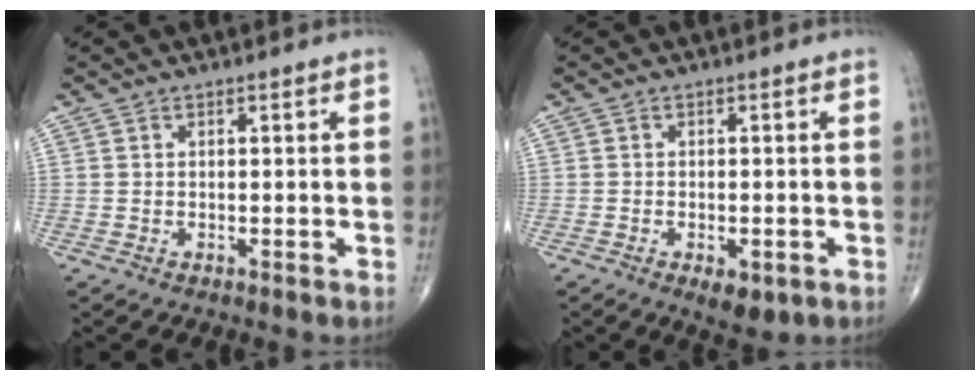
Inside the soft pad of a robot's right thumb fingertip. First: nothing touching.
{"total": 4.7, "force": [-2.0, 2.3, 3.6], "torque": [-0.050, 0.004, -0.020]}